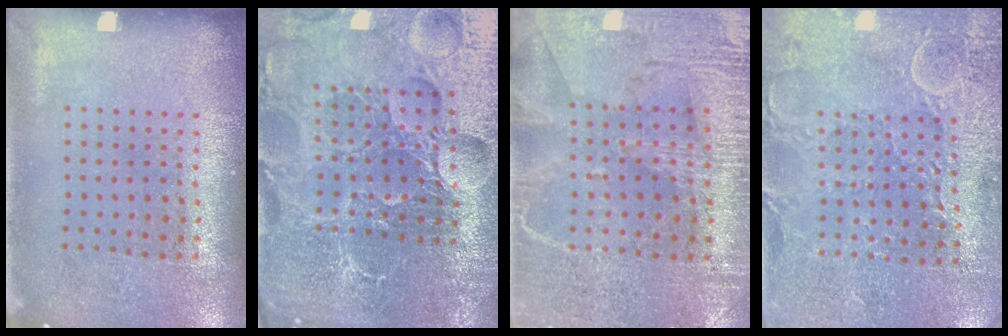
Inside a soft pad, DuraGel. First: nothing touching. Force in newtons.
{"total": 5.8, "press": 5.4, "slide": 2.3}
{"total": 3.2, "press": 3.0, "slide": 1.3}
{"total": 2.9, "press": 2.9, "slide": 0.4}